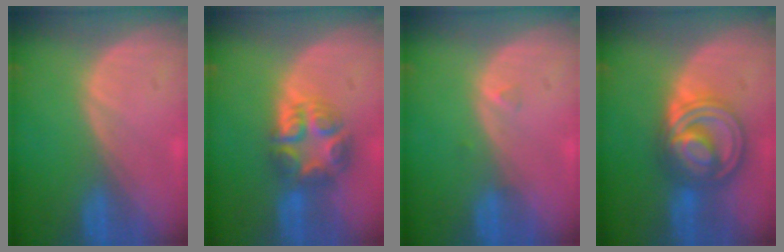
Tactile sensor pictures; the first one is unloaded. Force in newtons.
{"total": 7.6, "press": 6.7, "slide": 3.6}
{"total": 0.7, "press": 0.7, "slide": 0.2}
{"total": 8.9, "press": 8.9, "slide": 0.7}